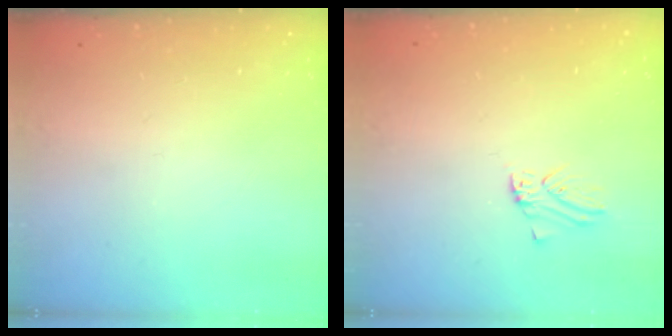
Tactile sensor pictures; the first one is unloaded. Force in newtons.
{"total": 0.0}